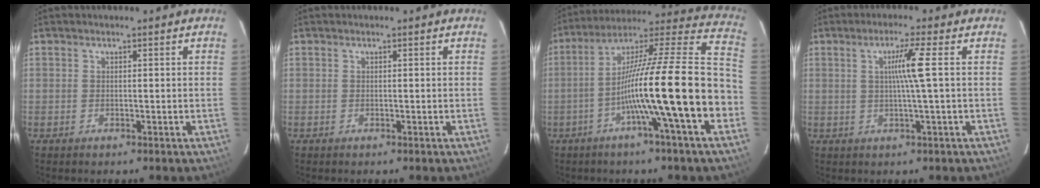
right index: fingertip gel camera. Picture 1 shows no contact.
{"total": 0.0}
{"total": 22.3, "force": [-6.6, -0.6, 21.3], "torque": [-0.312, 0.010, -0.119]}
{"total": 5.0, "force": [0.7, -1.3, 4.8], "torque": [-0.091, -0.002, 0.013]}